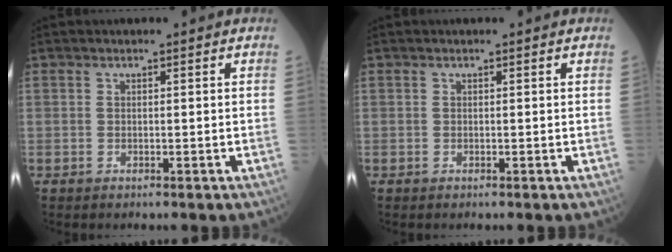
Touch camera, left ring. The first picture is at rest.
{"total": 0.0}